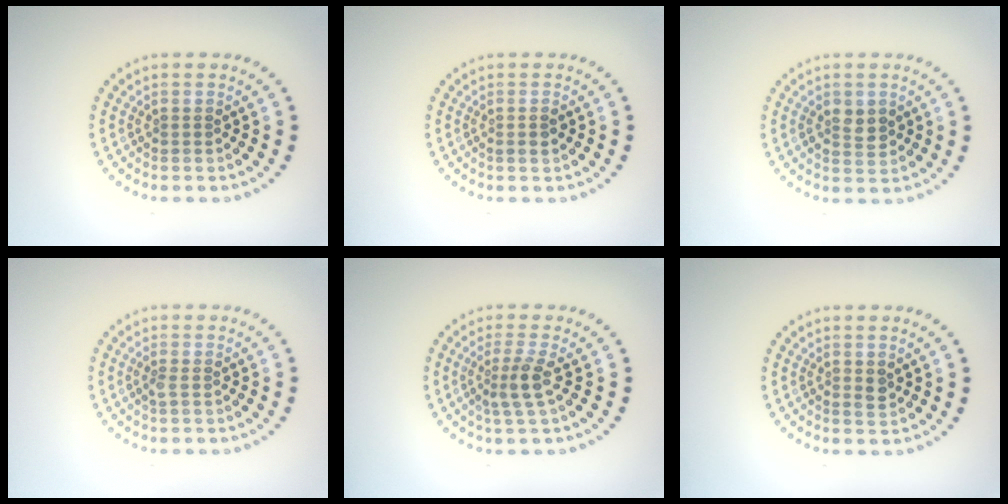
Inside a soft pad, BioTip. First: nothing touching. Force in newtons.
{"total": 1.0, "press": 1.0, "slide": 0.3}
{"total": 2.2, "press": 2.2, "slide": 0.2}
{"total": 0.6, "press": 0.5, "slide": 0.3}
{"total": 2.3, "press": 1.7, "slide": 1.5}
{"total": 1.2, "press": 1.2, "slide": 0.1}